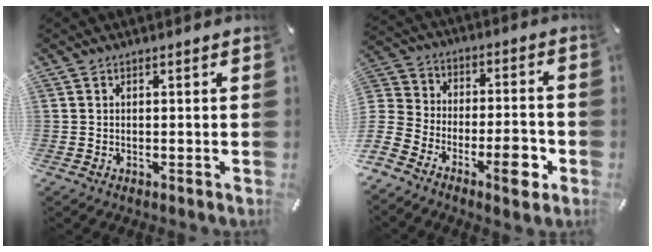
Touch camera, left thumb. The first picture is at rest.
{"total": 12.9, "force": [-7.5, 7.8, 7.0], "torque": [-0.091, 0.059, -0.127]}